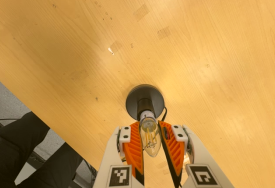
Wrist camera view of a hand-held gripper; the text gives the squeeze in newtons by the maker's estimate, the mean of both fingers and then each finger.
{"total": 13.3, "left": 13.0, "right": 13.7}